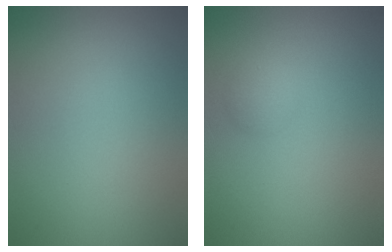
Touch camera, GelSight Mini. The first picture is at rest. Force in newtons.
{"total": 1.2, "press": 1.2, "slide": 0.1}